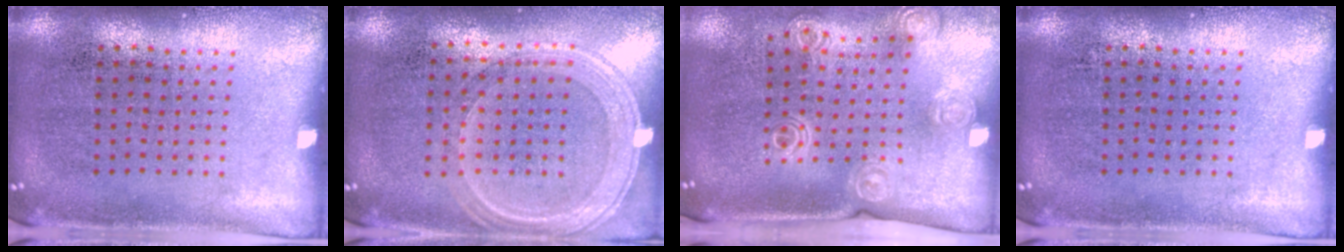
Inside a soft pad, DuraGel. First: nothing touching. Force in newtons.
{"total": 1.3, "press": 1.2, "slide": 0.3}
{"total": 1.5, "press": 1.4, "slide": 0.6}
{"total": 0.0}